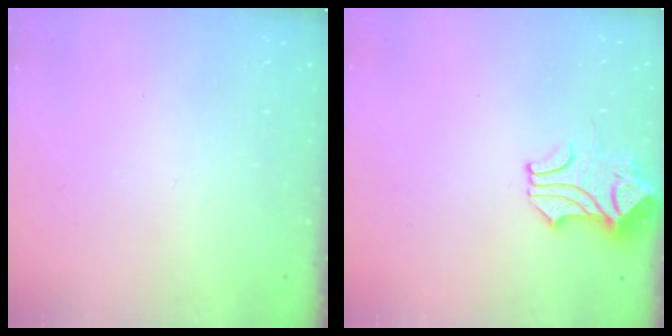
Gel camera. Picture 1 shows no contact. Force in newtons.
{"total": 1.8, "press": 1.6, "slide": 0.7}